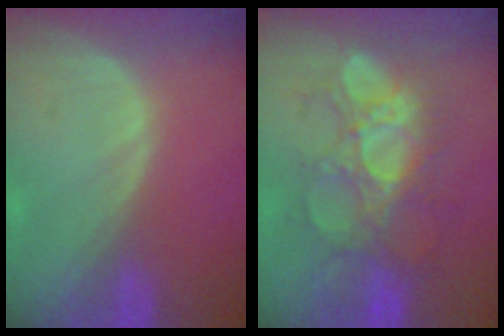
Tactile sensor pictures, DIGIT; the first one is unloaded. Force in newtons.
{"total": 9.2, "press": 9.2, "slide": 0.5}